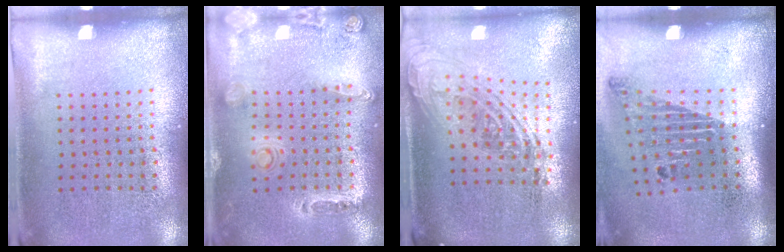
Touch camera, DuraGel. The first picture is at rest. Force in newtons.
{"total": 0.8, "press": 0.7, "slide": 0.3}
{"total": 2.2, "press": 1.6, "slide": 1.5}
{"total": 1.8, "press": 1.2, "slide": 1.4}